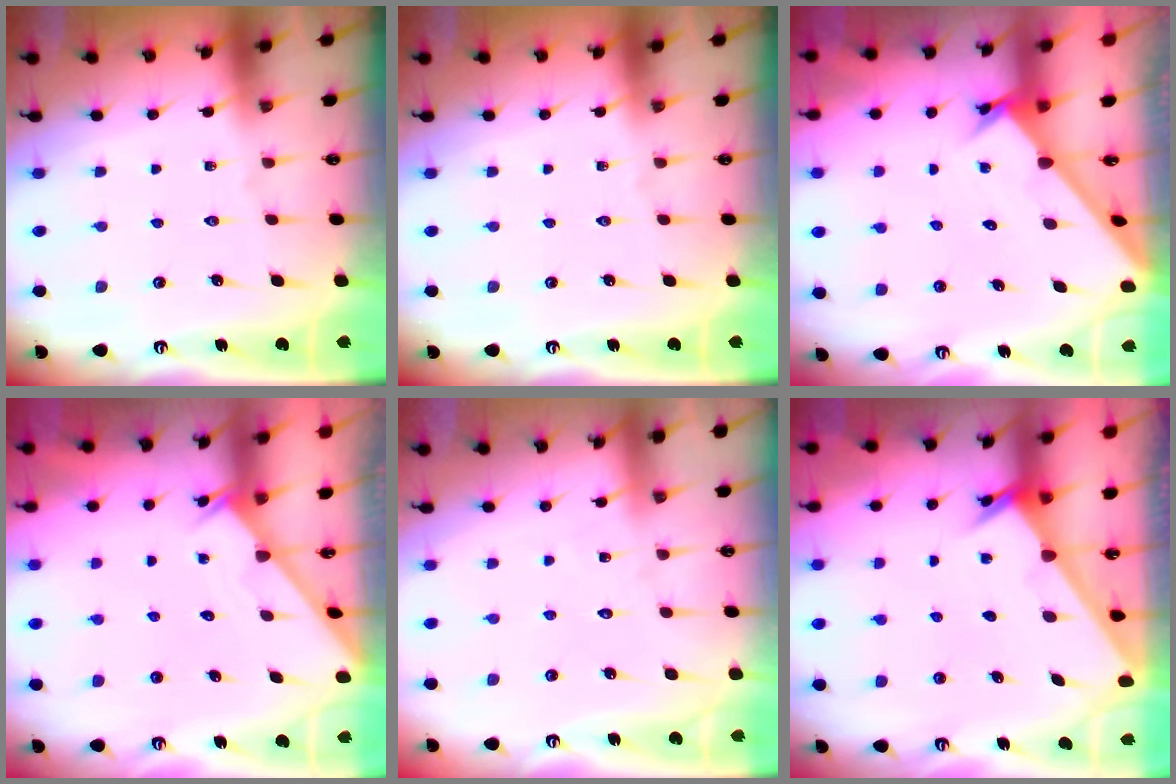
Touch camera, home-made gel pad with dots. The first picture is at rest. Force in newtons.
{"total": 0.0}
{"total": 1.7, "press": 1.7, "slide": 0.1}
{"total": 2.9, "press": 2.9, "slide": 0.3}
{"total": 4.0, "press": 4.0, "slide": 0.3}
{"total": 2.4, "press": 2.4, "slide": 0.2}